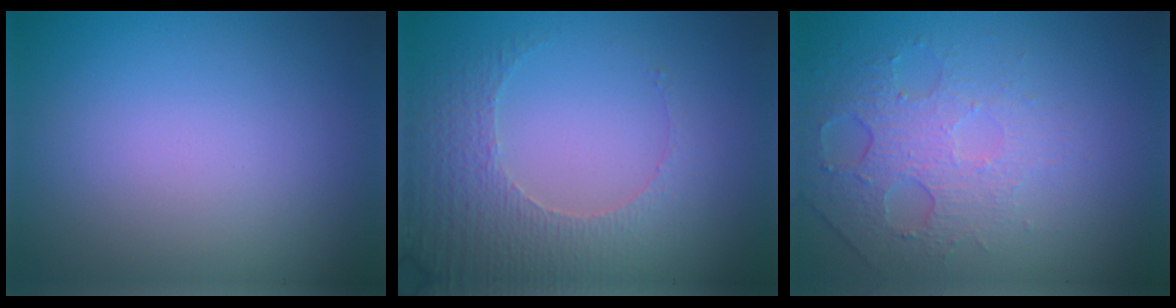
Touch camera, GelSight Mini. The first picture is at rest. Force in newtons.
{"total": 3.9, "press": 3.3, "slide": 2.1}
{"total": 5.0, "press": 3.3, "slide": 3.8}